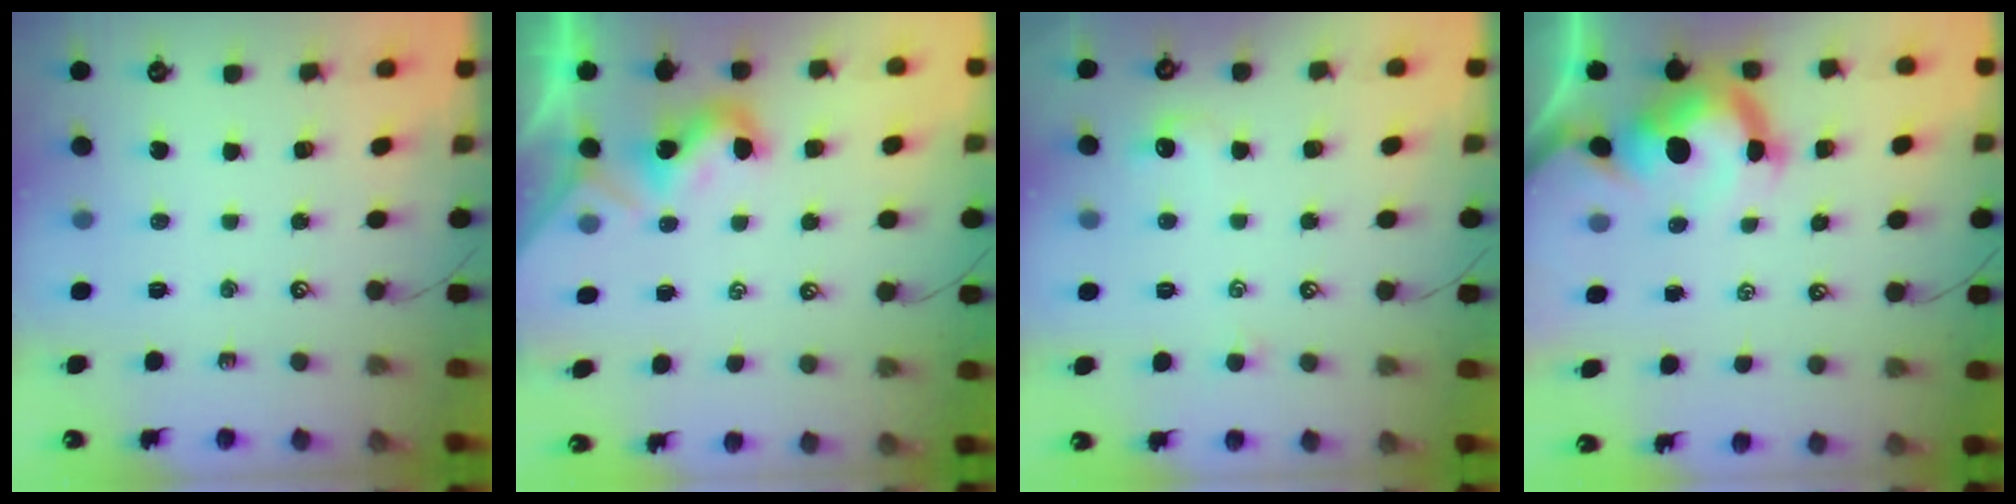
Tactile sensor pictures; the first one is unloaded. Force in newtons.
{"total": 1.9, "press": 1.9, "slide": 0.4}
{"total": 1.0, "press": 0.7, "slide": 0.7}
{"total": 12.1, "press": 12.0, "slide": 1.9}